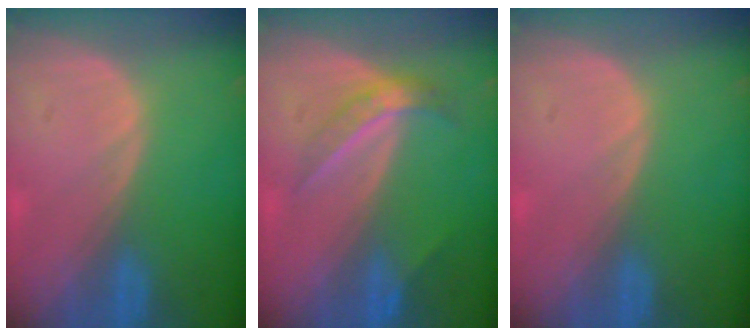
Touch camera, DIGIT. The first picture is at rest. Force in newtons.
{"total": 4.6, "press": 4.0, "slide": 2.3}
{"total": 0.0}